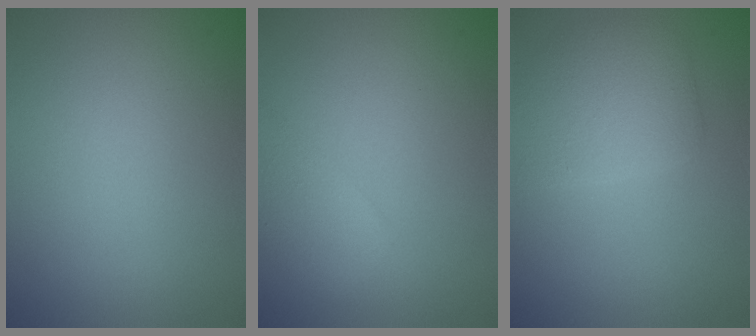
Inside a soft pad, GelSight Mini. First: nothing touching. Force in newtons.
{"total": 2.9, "press": 2.9, "slide": 0.1}
{"total": 3.7, "press": 3.6, "slide": 0.1}